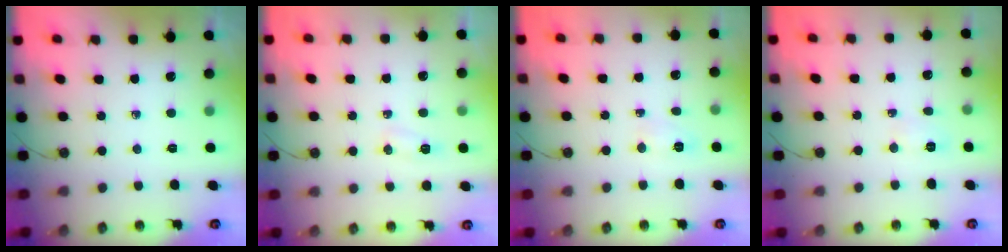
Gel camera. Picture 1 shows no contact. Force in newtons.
{"total": 8.3, "press": 5.0, "slide": 6.6}
{"total": 4.5, "press": 4.5, "slide": 0.5}
{"total": 3.4, "press": 3.2, "slide": 0.9}